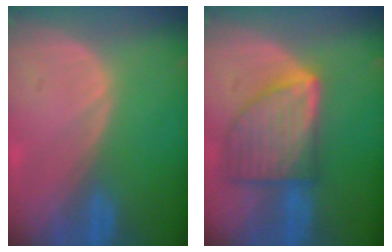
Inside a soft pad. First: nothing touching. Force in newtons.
{"total": 9.0, "press": 9.0, "slide": 0.6}